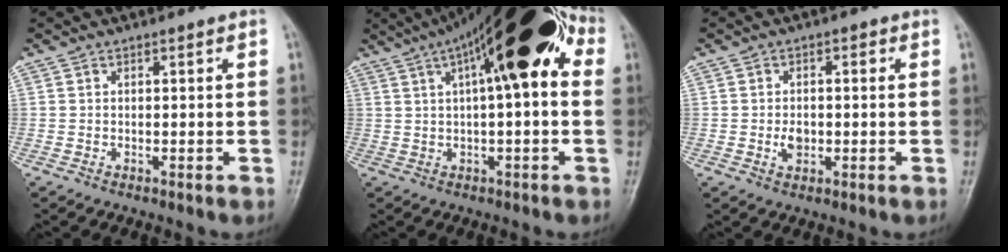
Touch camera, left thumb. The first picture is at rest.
{"total": 21.3, "force": [6.3, 7.3, 19.0], "torque": [-0.276, 0.045, 0.088]}
{"total": 3.5, "force": [-0.5, 2.7, 2.2], "torque": [-0.023, 0.002, -0.011]}